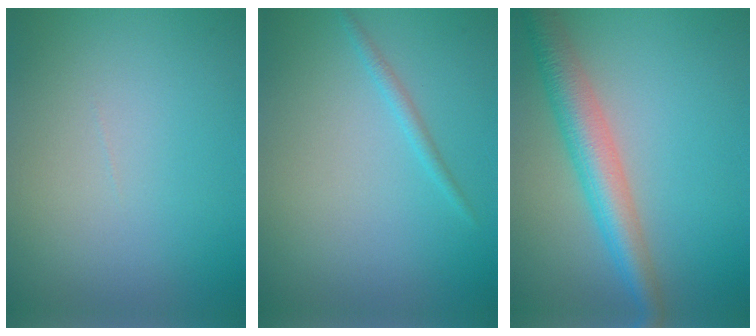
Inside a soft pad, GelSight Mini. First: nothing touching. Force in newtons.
{"total": 1.0, "press": 1.0, "slide": 0.1}
{"total": 5.4, "press": 5.4, "slide": 0.1}